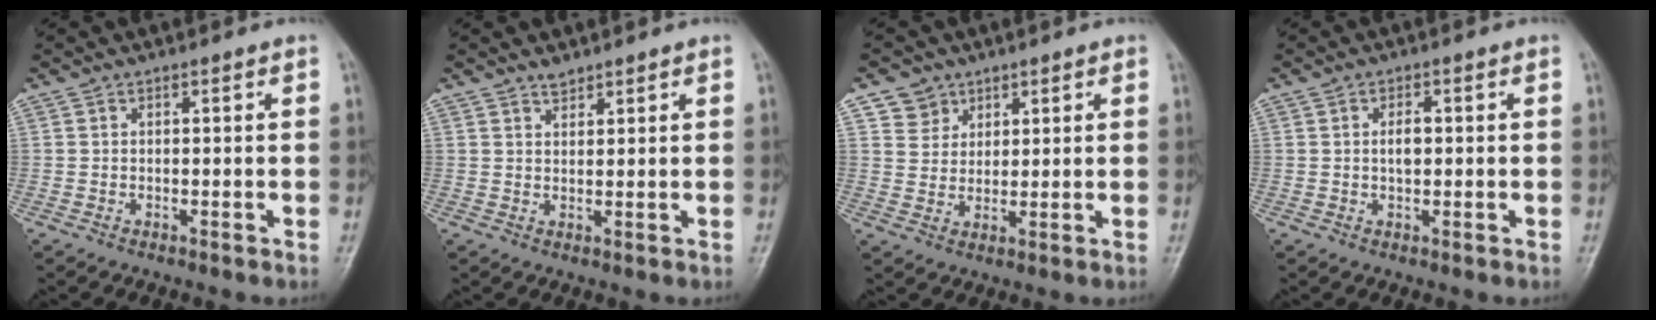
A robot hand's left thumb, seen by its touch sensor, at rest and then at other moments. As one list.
[{"total": 1.9, "force": [1.7, 0.7, 0.5], "torque": [0.001, -0.013, 0.030]}, {"total": 5.1, "force": [2.9, 4.2, 0.2], "torque": [0.026, -0.020, 0.053]}, {"total": 2.3, "force": [0.2, 1.3, 1.9], "torque": [-0.033, 0.002, 0.003]}]